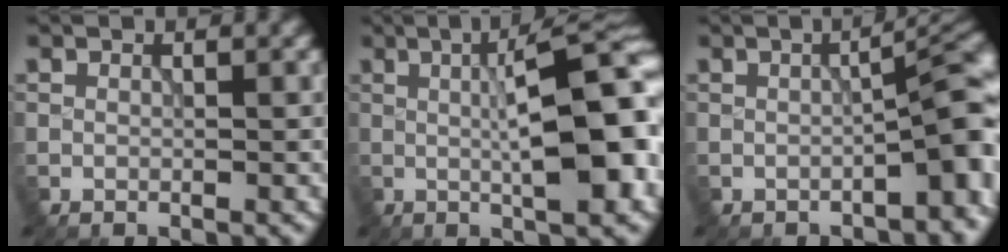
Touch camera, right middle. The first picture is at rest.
{"total": 10.6, "force": [0.3, 2.5, 10.3], "torque": [-0.128, 0.008, 0.002]}
{"total": 7.4, "force": [-1.2, 2.5, 6.9], "torque": [-0.074, -0.003, -0.014]}